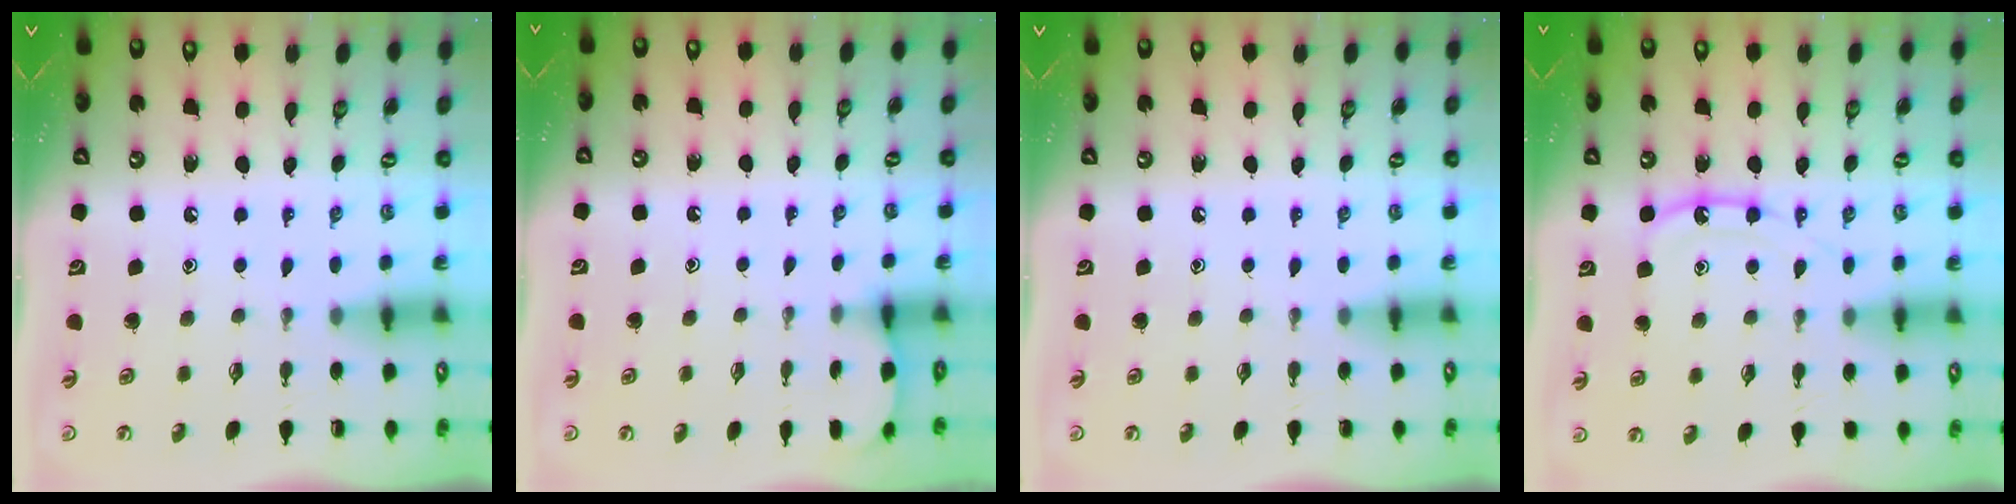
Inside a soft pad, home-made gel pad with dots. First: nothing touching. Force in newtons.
{"total": 2.5, "press": 2.5, "slide": 0.3}
{"total": 0.0}
{"total": 10.5, "press": 10.4, "slide": 0.9}